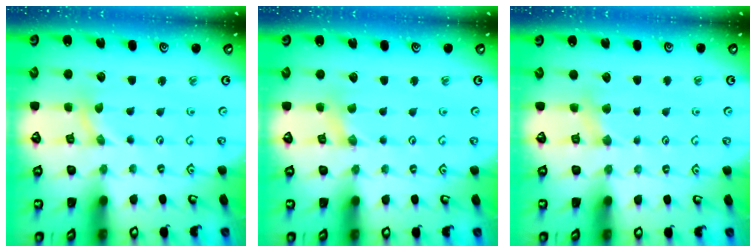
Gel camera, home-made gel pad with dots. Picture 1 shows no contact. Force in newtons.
{"total": 0.8, "press": 0.8, "slide": 0.1}
{"total": 3.5, "press": 3.5, "slide": 0.4}